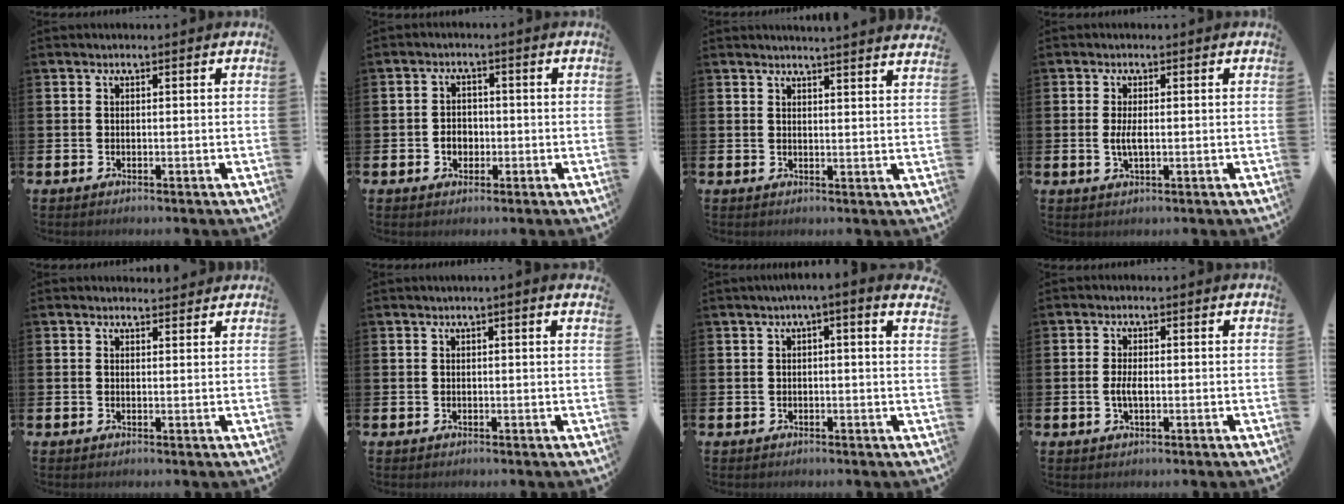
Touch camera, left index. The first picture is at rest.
{"total": 2.6, "force": [-0.7, 2.1, 1.3], "torque": [-0.018, 0.002, -0.018]}
{"total": 3.1, "force": [3.1, -0.7, -0.1], "torque": [0.008, -0.025, 0.053]}
{"total": 2.2, "force": [0.0, 0.7, 2.1], "torque": [-0.038, 0.000, -0.002]}
{"total": 1.5, "force": [1.5, 0.3, 0.0], "torque": [0.005, -0.004, 0.026]}
{"total": 0.7, "force": [0.3, -0.3, 0.6], "torque": [-0.015, 0.002, 0.006]}
{"total": 2.2, "force": [1.4, -0.2, 1.7], "torque": [-0.023, -0.005, 0.021]}
{"total": 2.1, "force": [-0.3, 0.9, 1.9], "torque": [-0.035, 0.000, -0.007]}